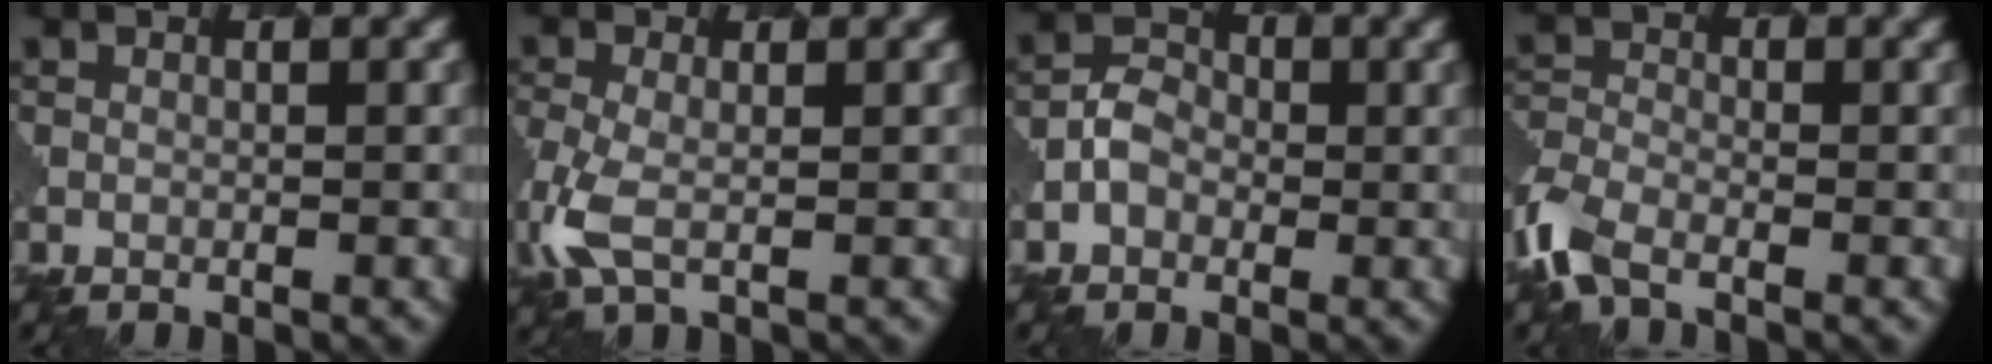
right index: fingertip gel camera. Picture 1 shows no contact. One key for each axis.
{"total": 3.5, "fx": -1.2, "fy": 1.9, "fz": 2.7, "tx": -0.082, "ty": -0.007, "tz": -0.026}
{"total": 2.3, "fx": -0.7, "fy": 2.0, "fz": 0.9, "tx": -0.014, "ty": 0.006, "tz": -0.016}
{"total": 4.6, "fx": -3.2, "fy": 2.1, "fz": 2.6, "tx": -0.063, "ty": -0.009, "tz": -0.077}